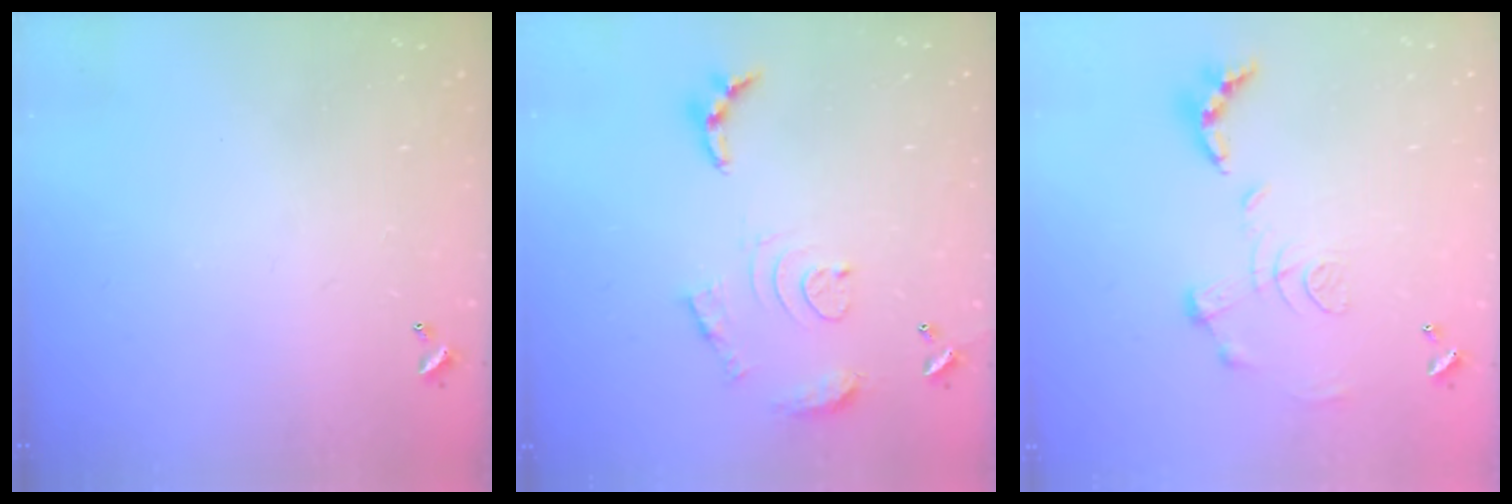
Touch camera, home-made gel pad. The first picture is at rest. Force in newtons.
{"total": 12.6, "press": 12.5, "slide": 1.3}
{"total": 1.2, "press": 0.4, "slide": 1.1}